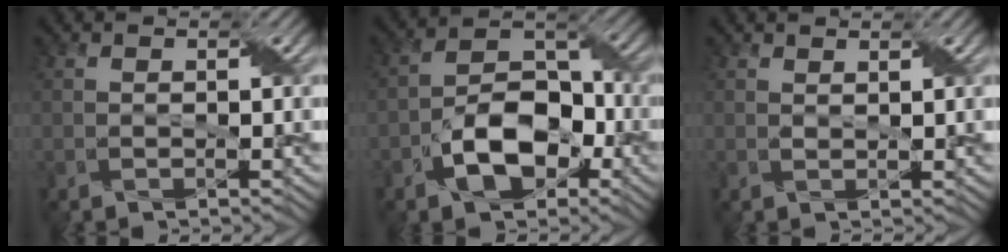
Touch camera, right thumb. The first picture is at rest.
{"total": 8.7, "force": [-4.1, 5.2, 5.7], "torque": [-0.094, 0.005, -0.079]}
{"total": 1.0, "force": [0.9, 0.0, -0.3], "torque": [0.002, -0.005, 0.014]}